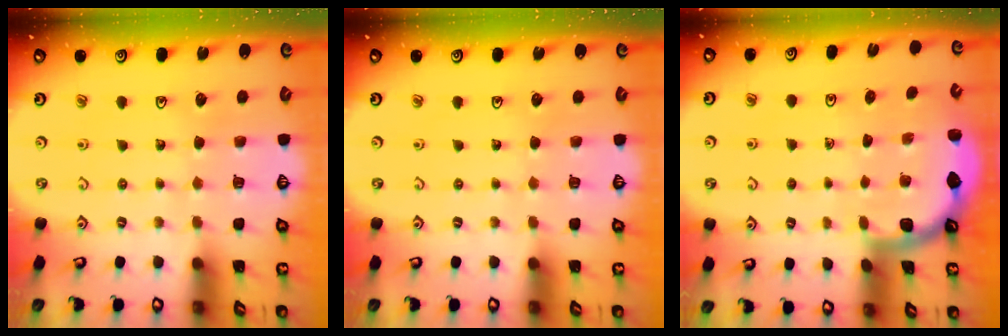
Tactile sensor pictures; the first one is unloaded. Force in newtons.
{"total": 0.0}
{"total": 1.6, "press": 1.6, "slide": 0.1}